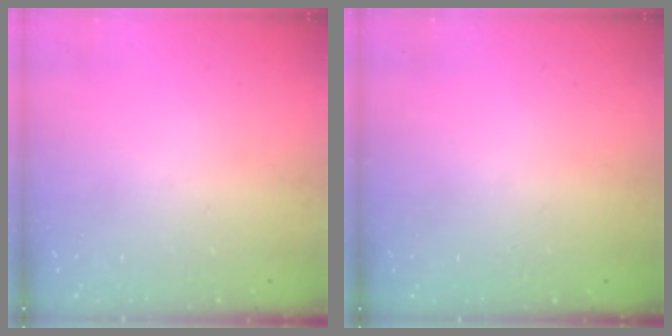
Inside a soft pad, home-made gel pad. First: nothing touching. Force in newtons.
{"total": 0.0}